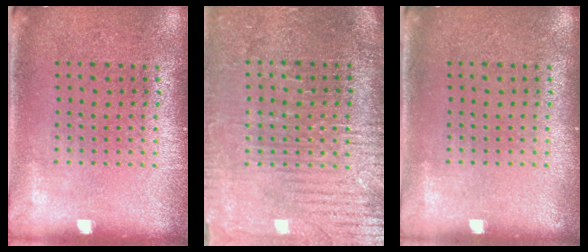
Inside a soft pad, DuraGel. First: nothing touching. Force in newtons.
{"total": 3.7, "press": 3.4, "slide": 1.4}
{"total": 0.0}